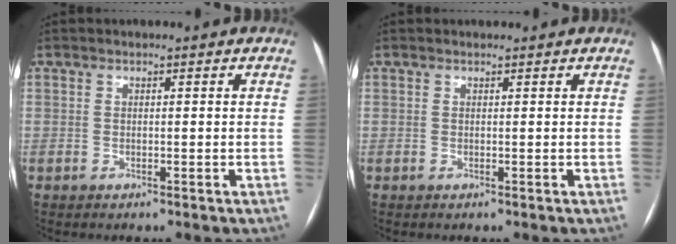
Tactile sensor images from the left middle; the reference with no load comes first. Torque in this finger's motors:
{"motor_torque": [0.13, -0.13, -0.04, -0.01]}